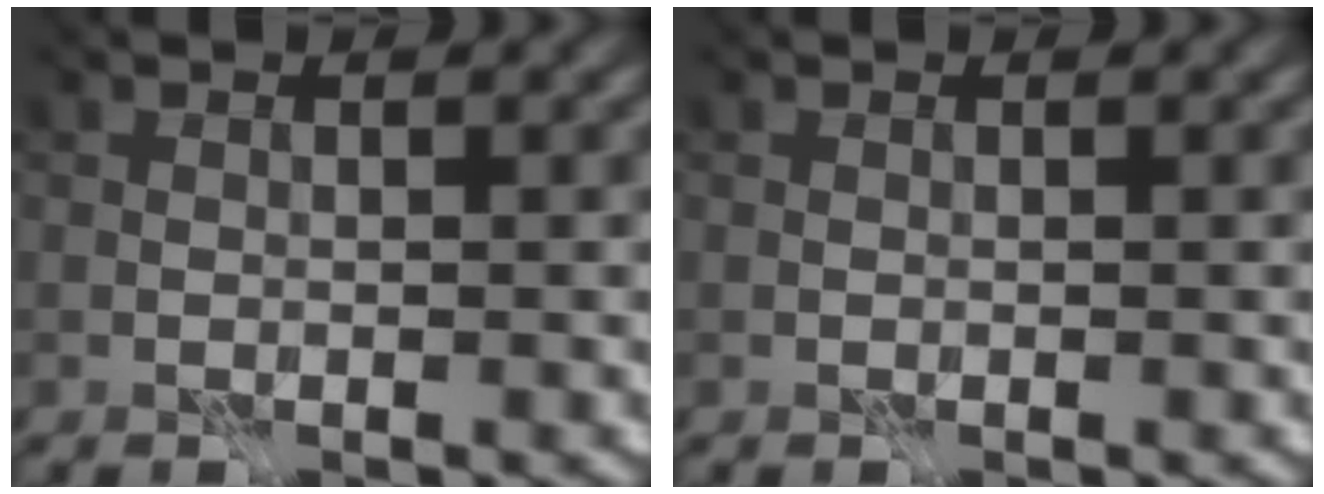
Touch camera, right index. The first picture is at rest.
{"total": 0.0}